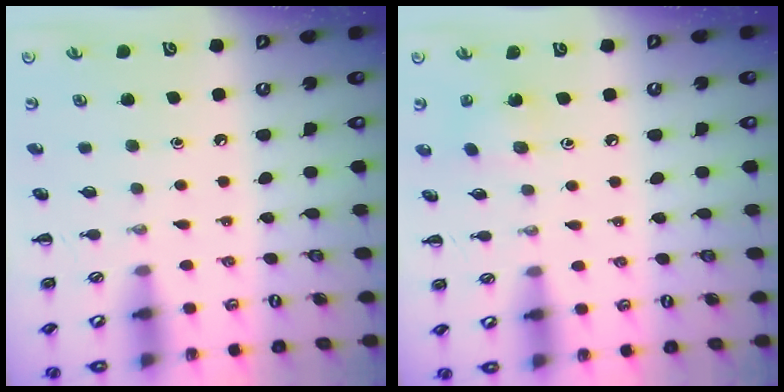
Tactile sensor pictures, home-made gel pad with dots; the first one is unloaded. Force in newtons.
{"total": 5.4, "press": 5.3, "slide": 1.1}